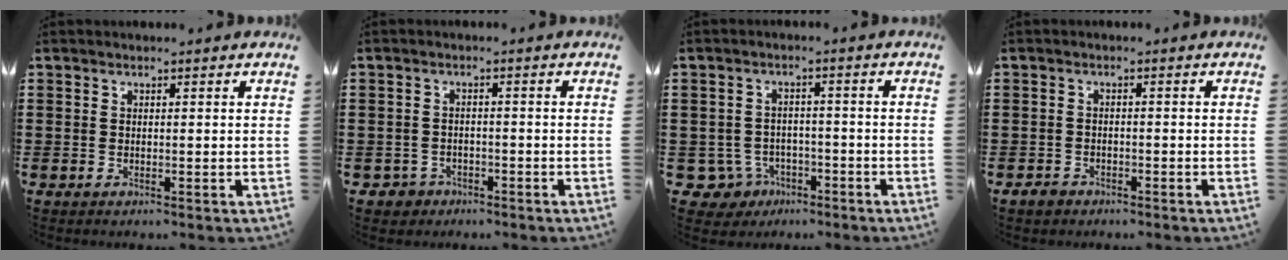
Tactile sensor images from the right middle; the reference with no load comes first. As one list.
[{"total": 2.1, "force": [-1.7, 1.2, 0.0], "torque": [-0.006, 0.002, -0.038]}, {"total": 4.7, "force": [-3.1, 3.2, 1.2], "torque": [-0.051, 0.005, -0.066]}, {"total": 1.8, "force": [-1.5, 1.0, 0.4], "torque": [-0.011, 0.003, -0.032]}]